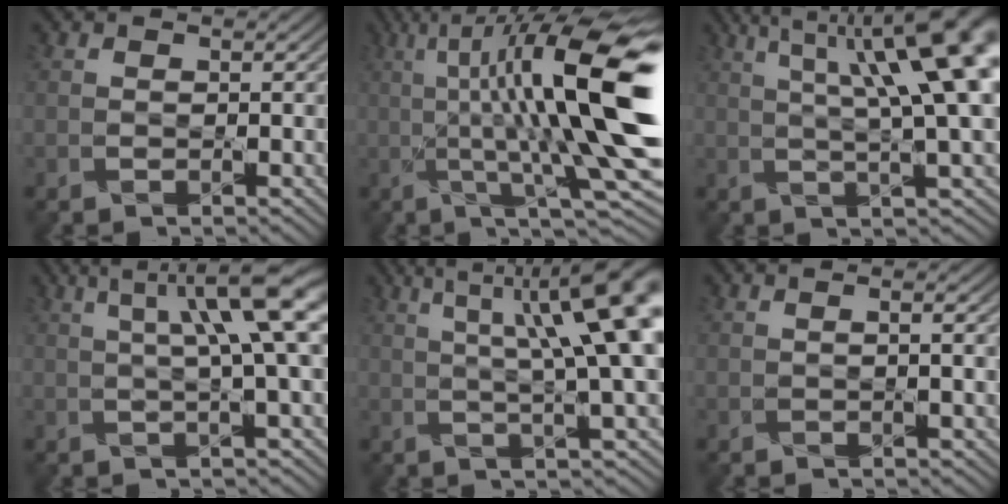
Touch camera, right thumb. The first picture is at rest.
{"total": 17.7, "force": [1.8, 4.1, 17.1], "torque": [-0.265, 0.025, 0.038]}
{"total": 14.0, "force": [4.7, 2.9, 12.8], "torque": [-0.170, 0.027, 0.073]}
{"total": 8.1, "force": [2.2, 0.8, 7.8], "torque": [-0.114, 0.026, 0.031]}
{"total": 12.6, "force": [3.4, 2.5, 11.9], "torque": [-0.152, 0.024, 0.053]}
{"total": 1.2, "force": [0.1, -0.2, 1.1], "torque": [-0.022, 0.006, 0.001]}